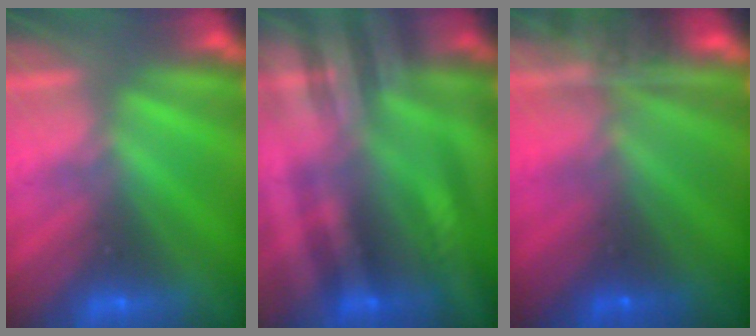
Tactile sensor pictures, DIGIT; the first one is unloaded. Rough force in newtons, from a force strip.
{"total": 2.6}
{"total": 7.1}